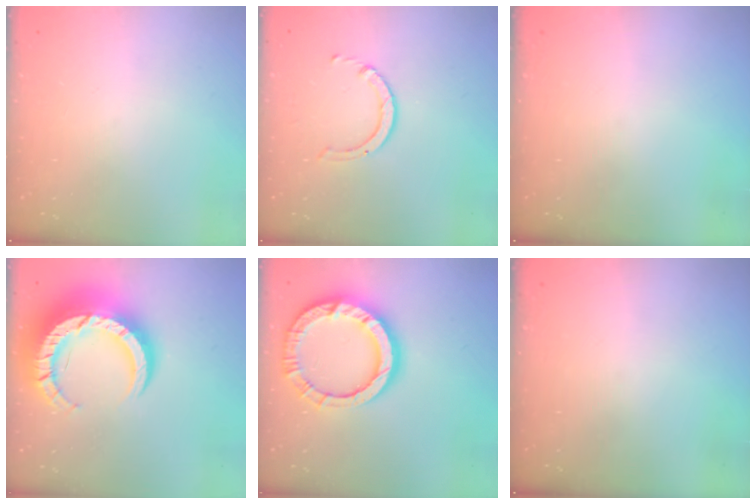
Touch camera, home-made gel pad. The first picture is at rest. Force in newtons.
{"total": 2.3, "press": 2.3, "slide": 0.3}
{"total": 0.0}
{"total": 17.5, "press": 17.4, "slide": 1.5}
{"total": 15.1, "press": 15.0, "slide": 1.5}
{"total": 0.0}